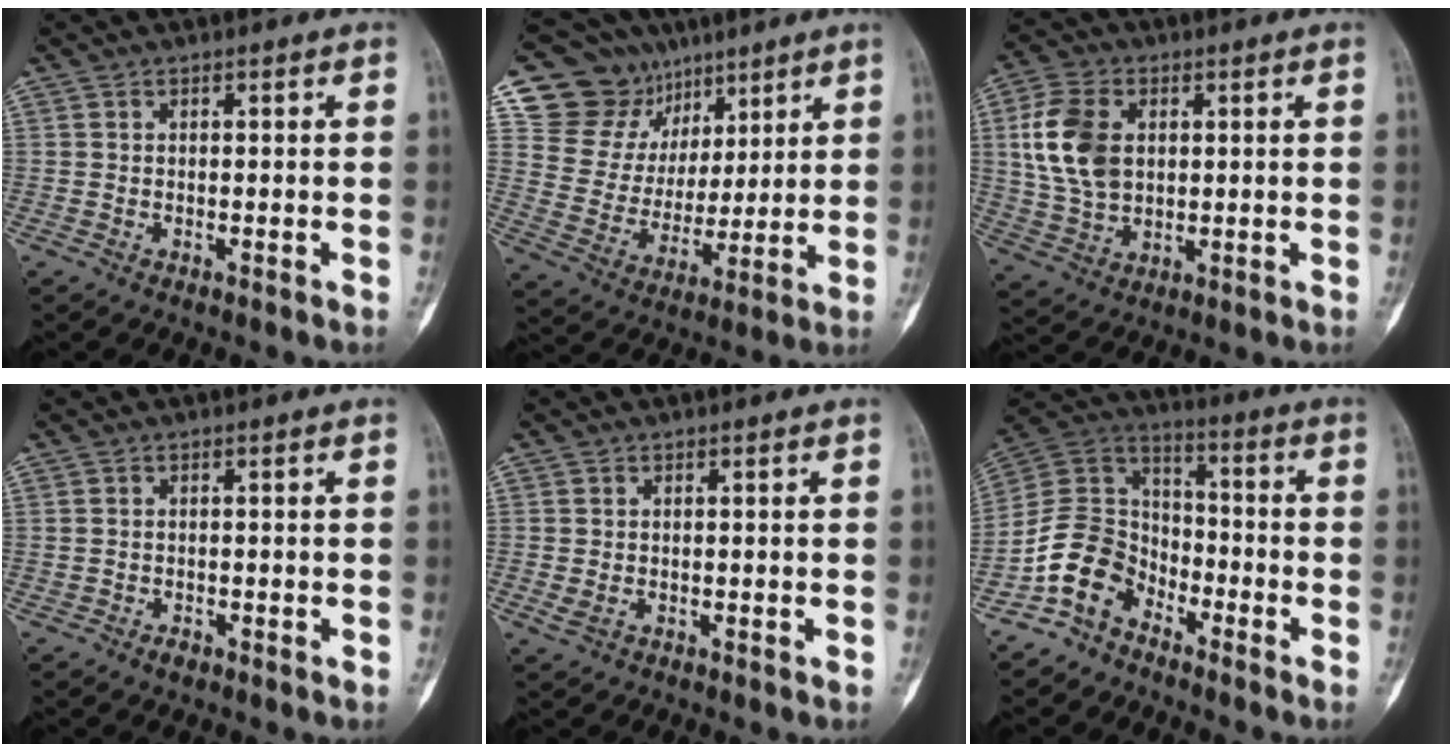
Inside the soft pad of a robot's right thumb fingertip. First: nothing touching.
{"total": 17.2, "force": [10.5, 13.1, 3.8], "torque": [-0.024, -0.023, 0.201]}
{"total": 12.4, "force": [2.3, 8.4, 8.8], "torque": [-0.169, 0.000, 0.047]}
{"total": 1.0, "force": [-0.7, 0.7, 0.2], "torque": [-0.002, 0.005, -0.010]}
{"total": 1.6, "force": [-0.3, 1.3, 0.9], "torque": [-0.018, -0.002, 0.000]}
{"total": 10.8, "force": [-6.9, 7.6, 3.6], "torque": [-0.050, 0.076, -0.146]}